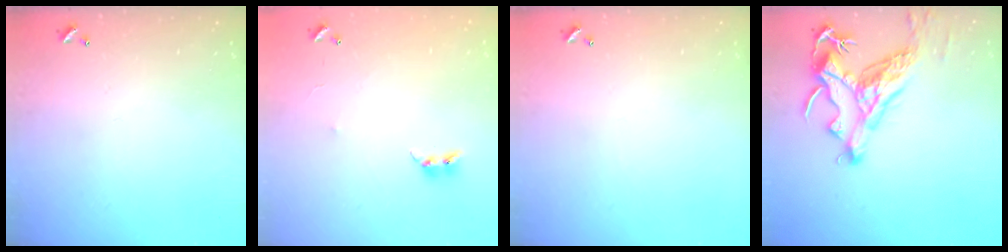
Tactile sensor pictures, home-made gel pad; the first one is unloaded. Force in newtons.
{"total": 6.2, "press": 6.2, "slide": 0.2}
{"total": 0.0}
{"total": 8.1, "press": 8.0, "slide": 1.4}